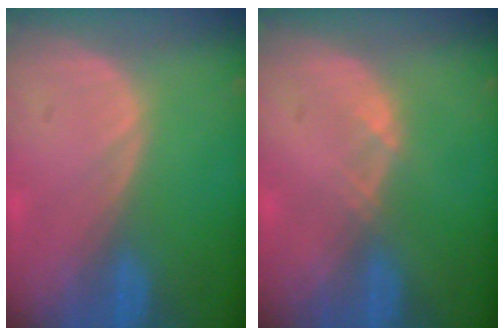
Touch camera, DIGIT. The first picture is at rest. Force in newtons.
{"total": 0.8, "press": 0.8, "slide": 0.1}